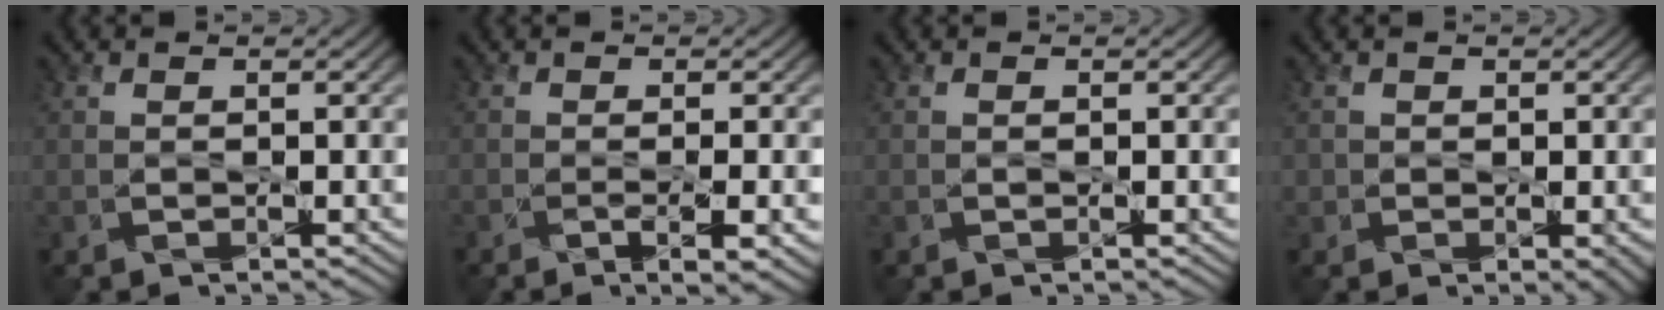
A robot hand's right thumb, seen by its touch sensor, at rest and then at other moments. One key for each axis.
{"total": 3.8, "fx": -1.6, "fy": 0.8, "fz": 3.3, "tx": -0.058, "ty": -0.005, "tz": -0.020}
{"total": 0.0}
{"total": 2.1, "fx": -0.1, "fy": 1.9, "fz": 0.9, "tx": -0.015, "ty": -0.009, "tz": -0.001}